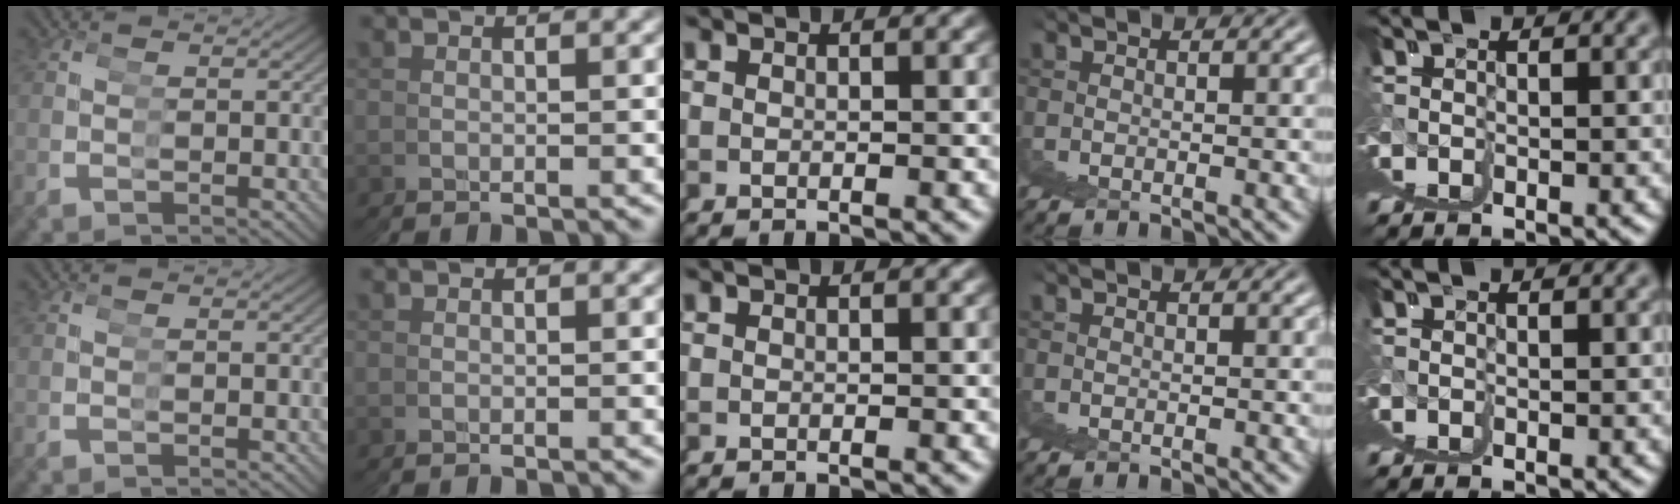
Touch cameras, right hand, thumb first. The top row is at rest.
{}